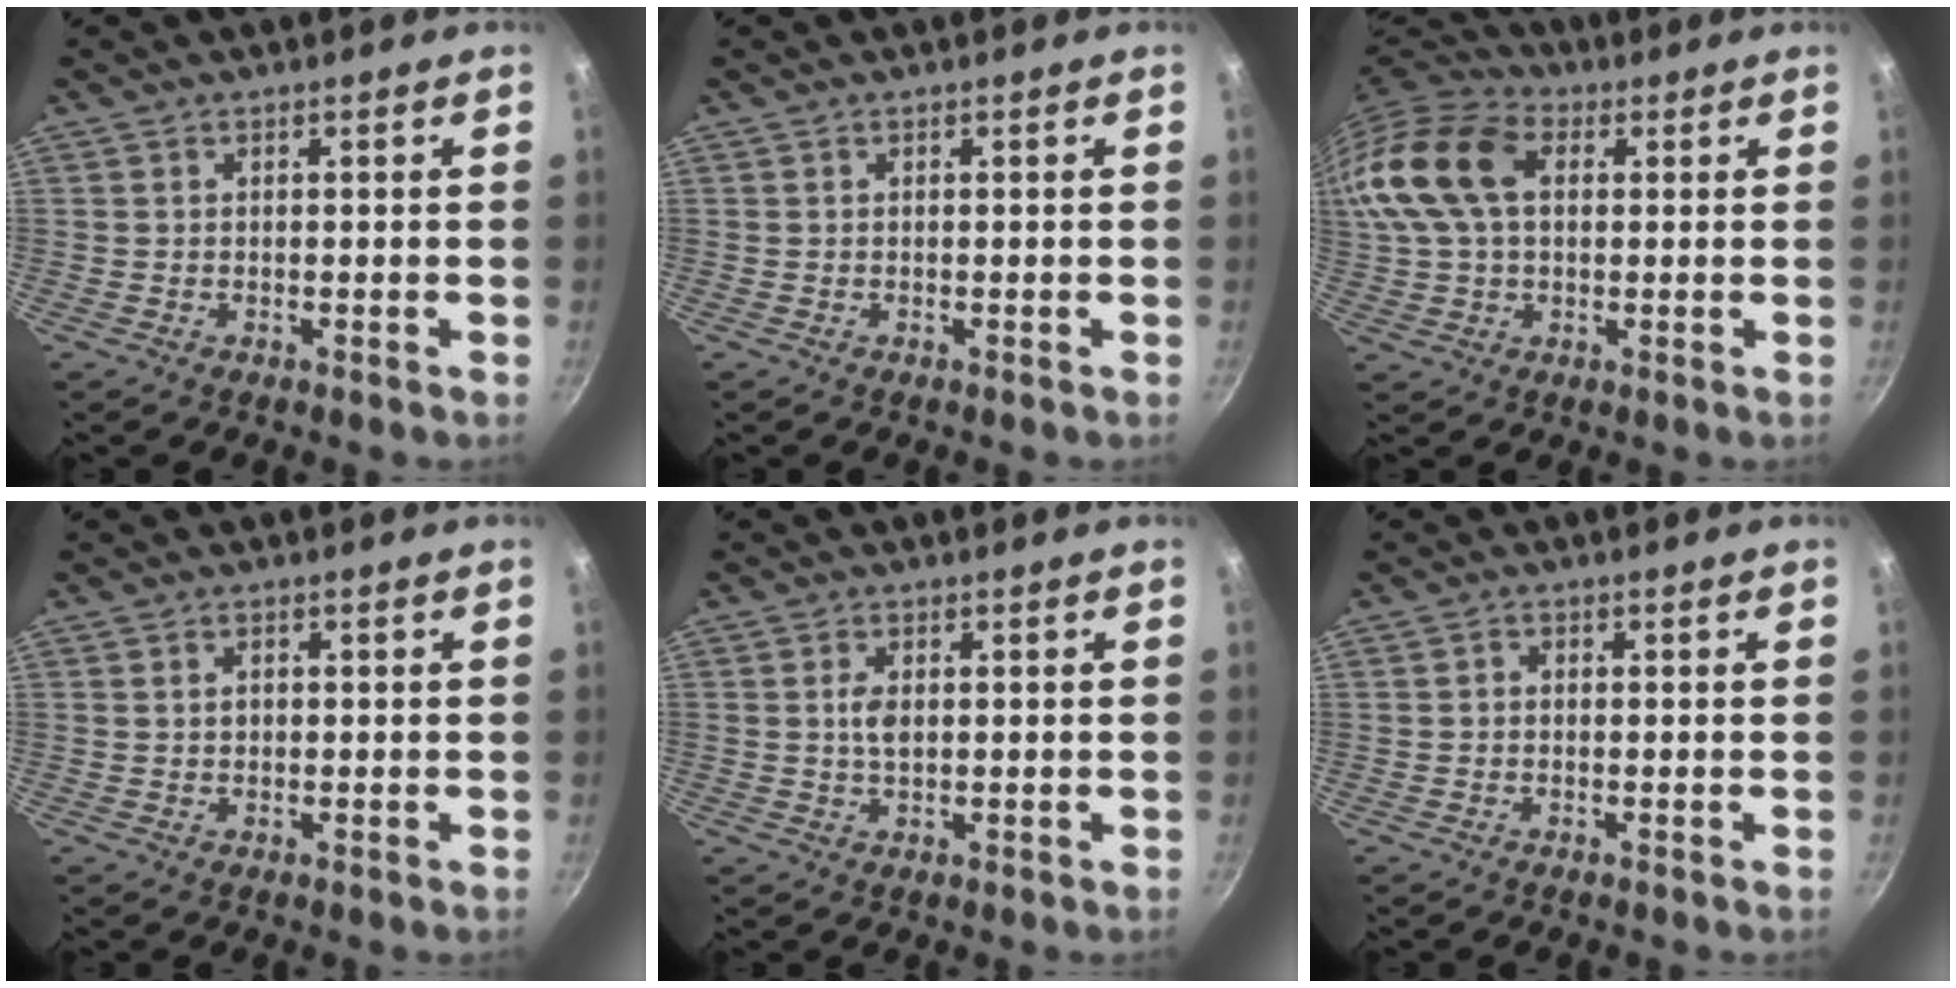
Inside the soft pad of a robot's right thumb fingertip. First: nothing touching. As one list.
[{"total": 0.0}, {"total": 16.5, "force": [3.6, 10.8, 11.9], "torque": [-0.231, 0.025, 0.052]}, {"total": 1.4, "force": [0.2, 1.1, 0.9], "torque": [-0.012, 0.005, 0.004]}, {"total": 3.0, "force": [0.4, 1.7, 2.4], "torque": [-0.040, -0.001, 0.007]}, {"total": 1.1, "force": [-0.3, 0.9, 0.6], "torque": [-0.011, 0.006, -0.006]}]